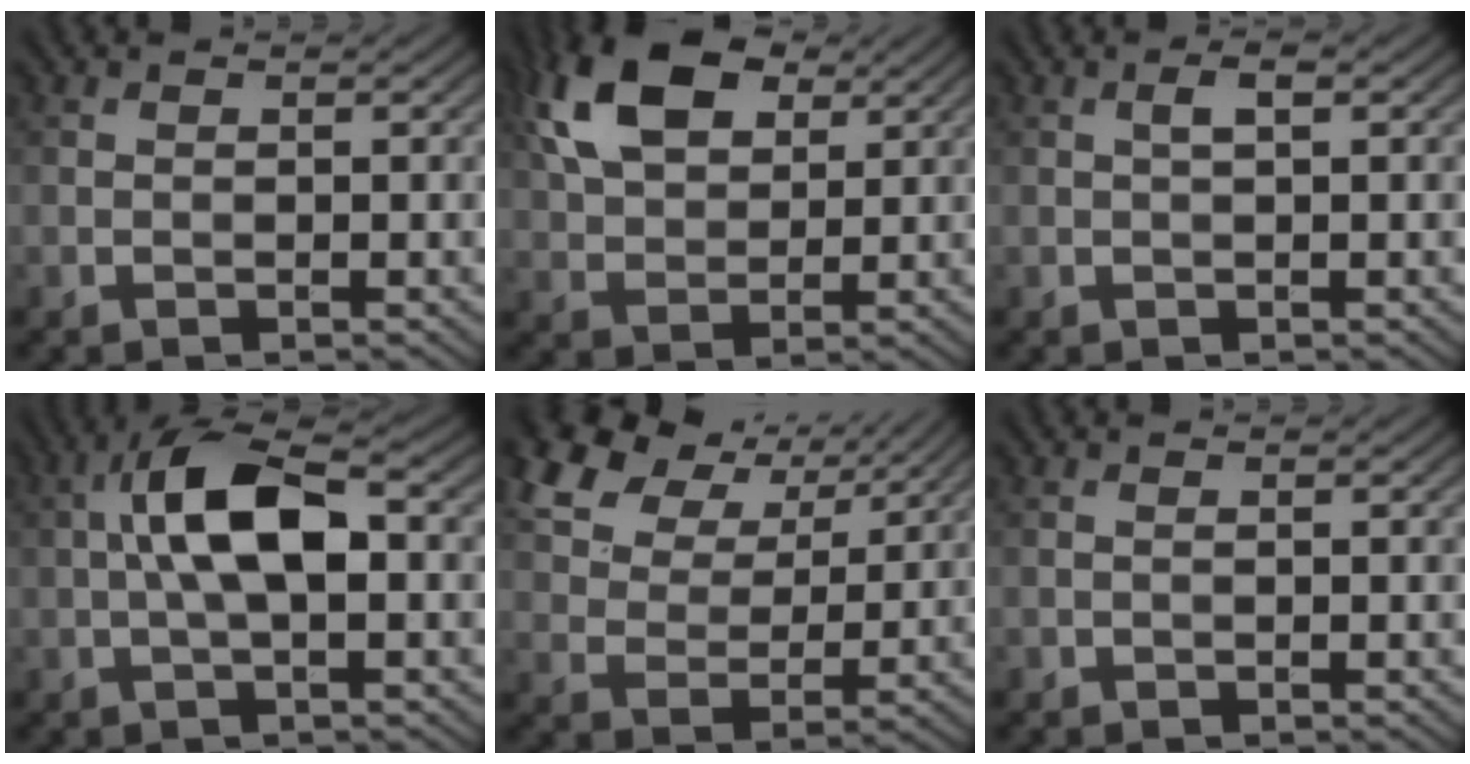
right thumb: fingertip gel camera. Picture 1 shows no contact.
{"total": 11.9, "force": [5.2, 7.0, 8.1], "torque": [-0.194, 0.029, 0.098]}
{"total": 1.5, "force": [0.4, 0.4, 1.4], "torque": [-0.027, 0.004, 0.005]}
{"total": 8.5, "force": [0.4, 3.3, 7.9], "torque": [-0.155, 0.024, -0.002]}
{"total": 11.2, "force": [6.6, 6.8, 6.0], "torque": [-0.171, 0.014, 0.126]}
{"total": 0.0}